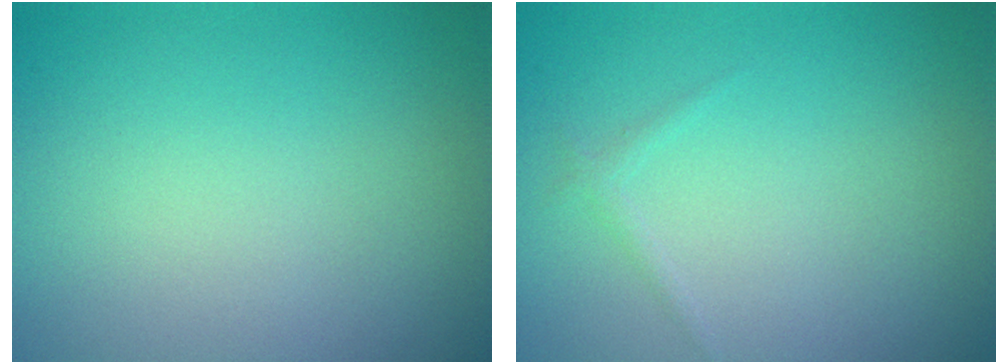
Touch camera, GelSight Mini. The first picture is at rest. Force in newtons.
{"total": 0.7, "press": 0.7, "slide": 0.1}